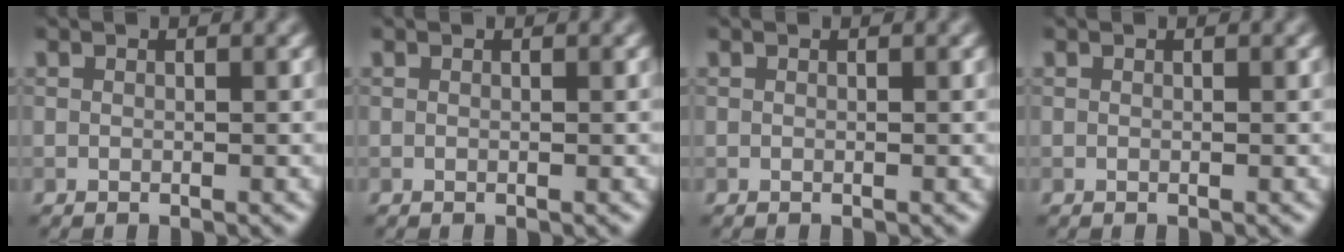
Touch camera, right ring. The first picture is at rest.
{"total": 0.0}
{"total": 0.0}
{"total": 0.0}